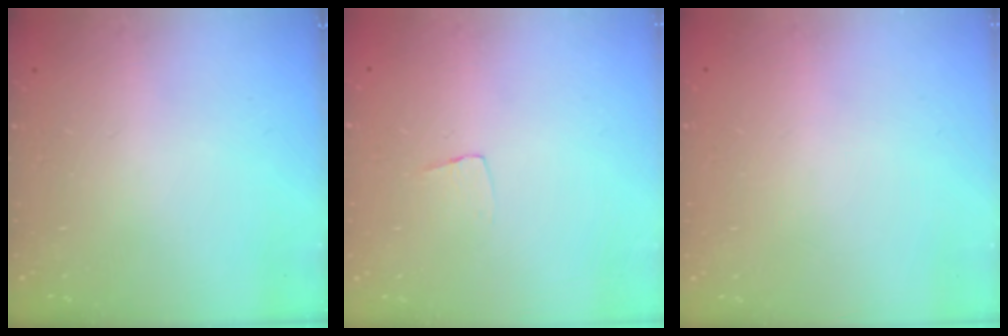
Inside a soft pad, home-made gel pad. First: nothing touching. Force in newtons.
{"total": 3.3, "press": 3.3, "slide": 0.2}
{"total": 0.0}